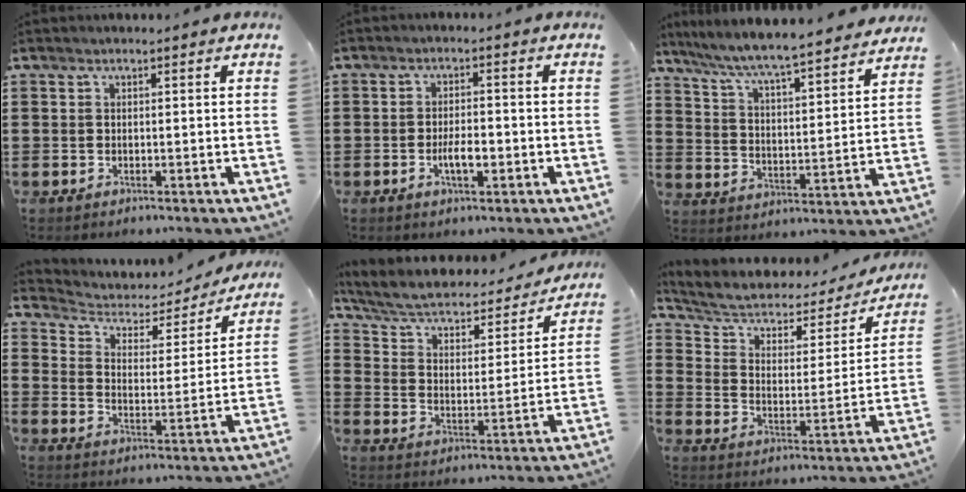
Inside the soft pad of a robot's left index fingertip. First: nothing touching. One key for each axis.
{"total": 4.0, "fx": -1.1, "fy": 1.5, "fz": 3.6, "tx": -0.062, "ty": 0.005, "tz": -0.019}
{"total": 6.0, "fx": 5.6, "fy": -0.3, "fz": 2.1, "tx": -0.067, "ty": -0.043, "tz": 0.091}
{"total": 3.3, "fx": 2.6, "fy": 1.8, "fz": 0.8, "tx": -0.037, "ty": -0.018, "tz": 0.034}
{"total": 4.7, "fx": 3.7, "fy": 1.7, "fz": 2.3, "tx": -0.064, "ty": -0.030, "tz": 0.055}
{"total": 4.9, "fx": 3.5, "fy": 2.5, "fz": 2.3, "tx": -0.066, "ty": -0.022, "tz": 0.055}